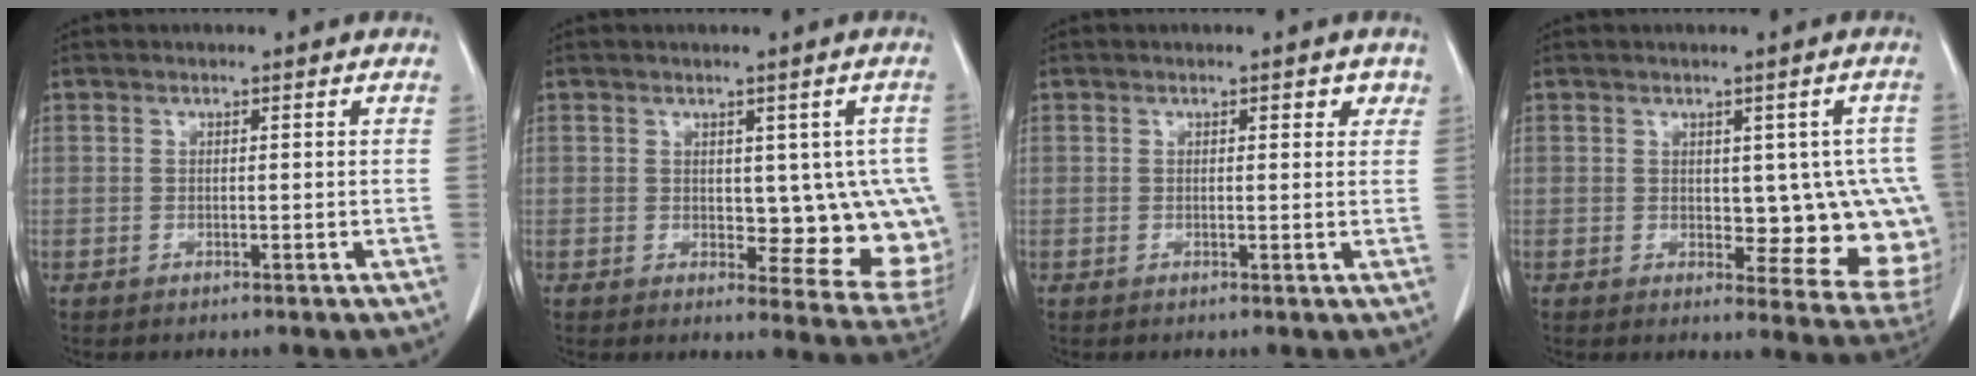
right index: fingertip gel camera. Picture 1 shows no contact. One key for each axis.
{"total": 10.4, "fx": 0.3, "fy": 5.0, "fz": 9.1, "tx": -0.079, "ty": -0.003, "tz": 0.012}
{"total": 1.7, "fx": 0.9, "fy": 0.9, "fz": 1.1, "tx": -0.002, "ty": 0.000, "tz": 0.006}
{"total": 10.8, "fx": 0.0, "fy": 5.0, "fz": 9.6, "tx": -0.086, "ty": 0.000, "tz": 0.009}